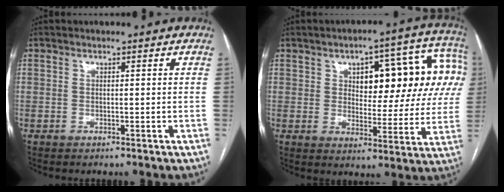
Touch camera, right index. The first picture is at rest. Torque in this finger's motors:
{"motor_torque": [0.57, 0.04, 0.59, 0.09]}